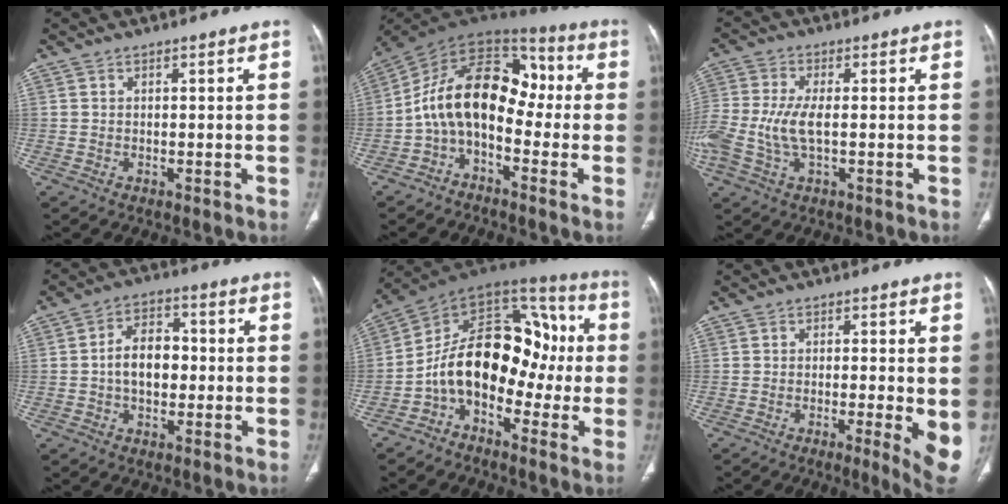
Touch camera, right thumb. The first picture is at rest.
{"total": 15.1, "force": [-2.0, 9.5, 11.5], "torque": [-0.165, 0.082, -0.054]}
{"total": 10.2, "force": [-1.2, 4.7, 9.0], "torque": [-0.227, 0.006, -0.021]}
{"total": 8.3, "force": [-0.5, 5.6, 6.1], "torque": [-0.084, 0.024, -0.016]}
{"total": 18.5, "force": [-2.8, 12.2, 13.7], "torque": [-0.170, 0.080, -0.059]}
{"total": 6.3, "force": [-1.1, 1.1, 6.1], "torque": [-0.090, -0.015, -0.019]}